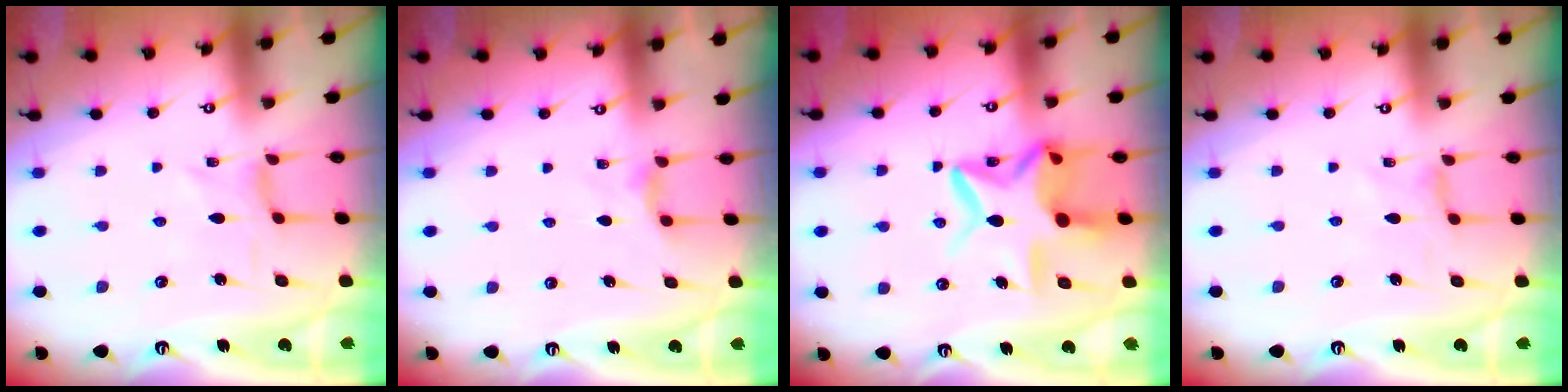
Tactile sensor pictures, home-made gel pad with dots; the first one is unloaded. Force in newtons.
{"total": 4.3, "press": 4.3, "slide": 0.7}
{"total": 15.2, "press": 15.1, "slide": 1.8}
{"total": 0.5, "press": 0.5, "slide": 0.3}